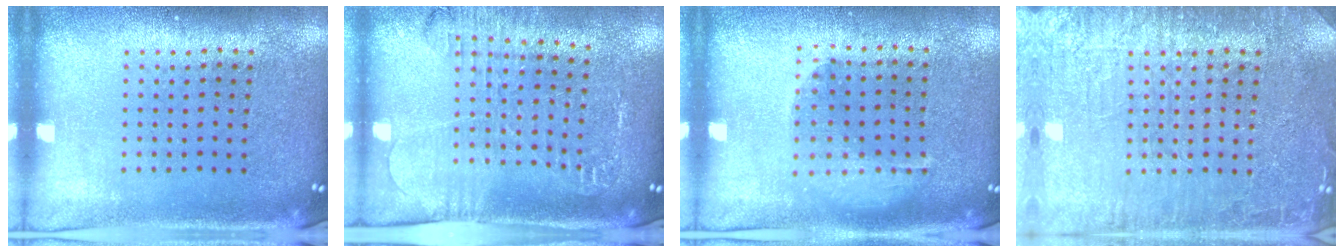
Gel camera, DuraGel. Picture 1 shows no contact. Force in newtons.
{"total": 1.9, "press": 1.9, "slide": 0.3}
{"total": 1.1, "press": 1.1, "slide": 0.1}
{"total": 5.9, "press": 5.8, "slide": 1.0}